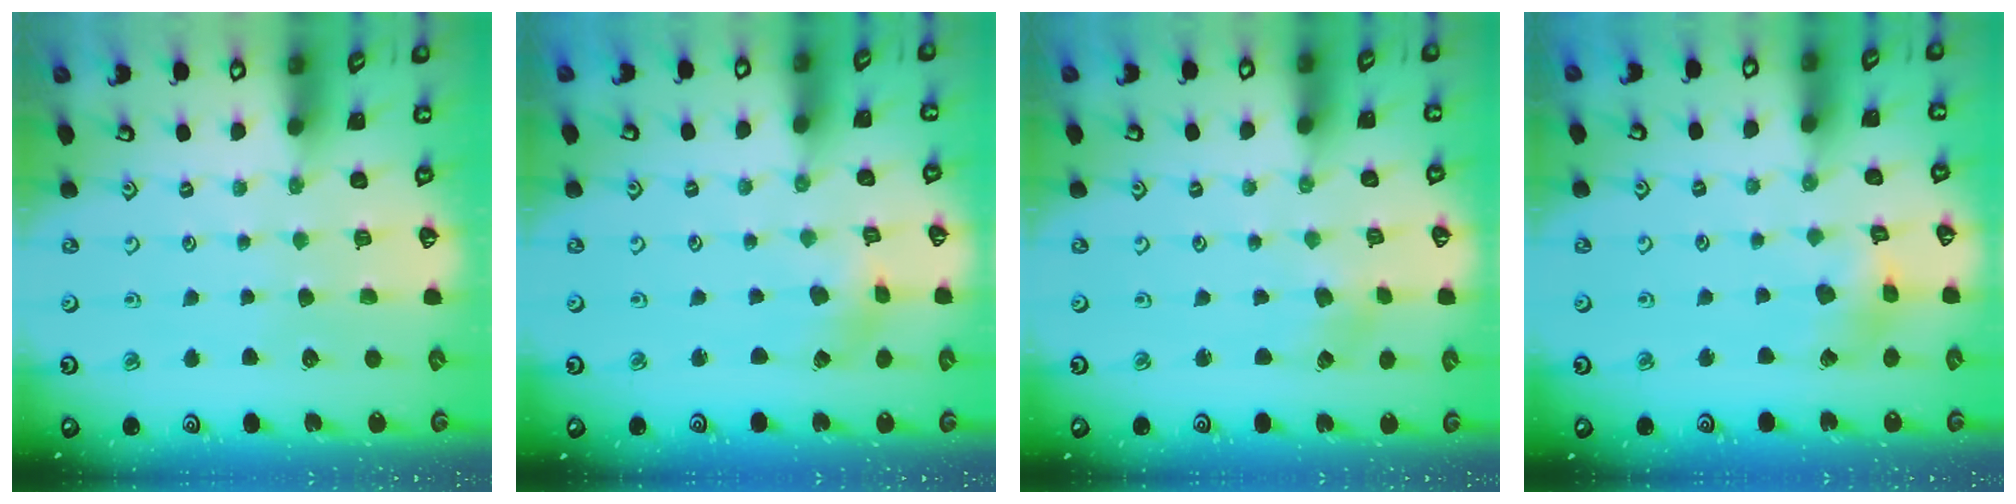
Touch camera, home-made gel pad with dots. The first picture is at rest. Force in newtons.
{"total": 1.4, "press": 1.3, "slide": 0.3}
{"total": 3.2, "press": 3.2, "slide": 0.5}
{"total": 6.1, "press": 6.0, "slide": 0.5}